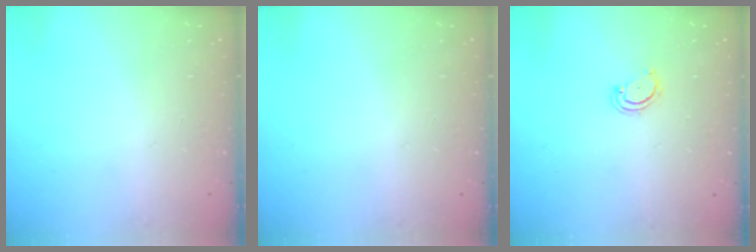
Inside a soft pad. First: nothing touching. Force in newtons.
{"total": 0.0}
{"total": 2.6, "press": 2.6, "slide": 0.3}